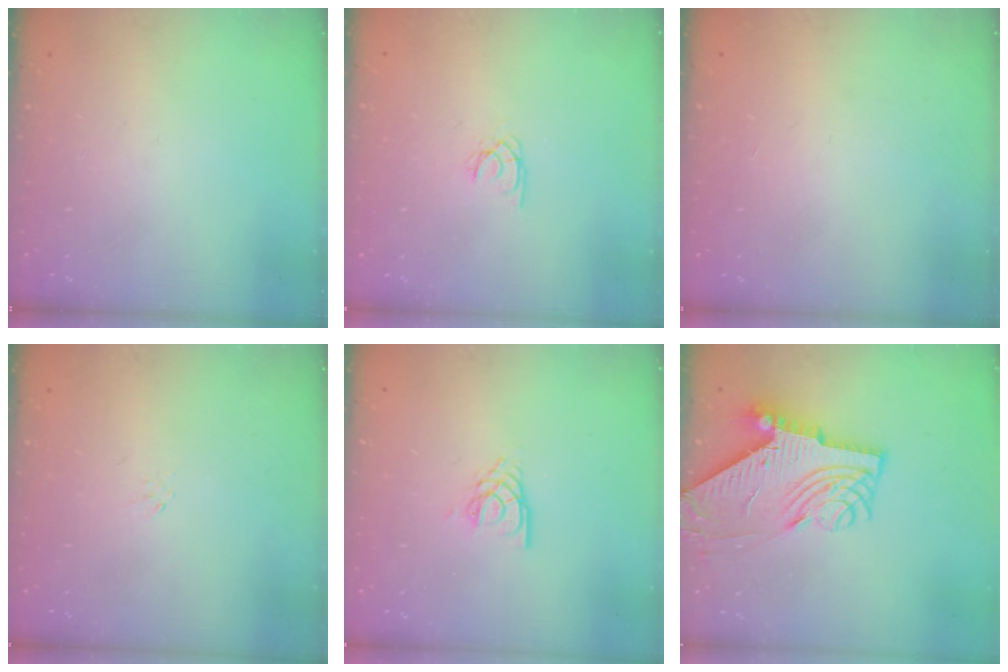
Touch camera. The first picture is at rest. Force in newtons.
{"total": 1.7, "press": 1.7, "slide": 0.1}
{"total": 0.9, "press": 0.8, "slide": 0.2}
{"total": 0.0}
{"total": 3.5, "press": 3.5, "slide": 0.4}
{"total": 11.4, "press": 11.3, "slide": 1.2}